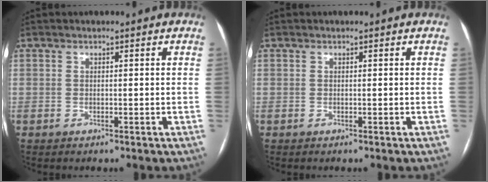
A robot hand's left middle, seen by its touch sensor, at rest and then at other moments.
{"total": 0.0}